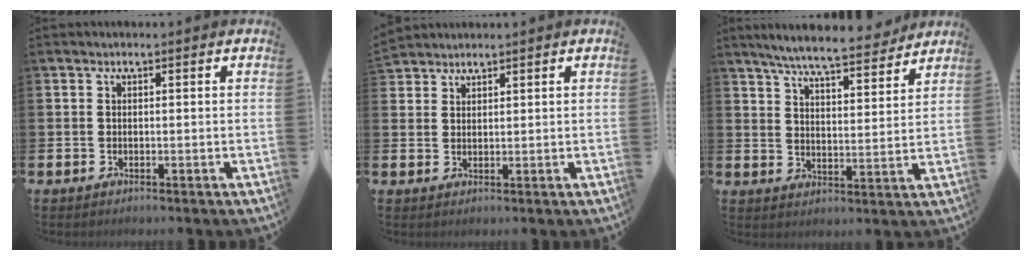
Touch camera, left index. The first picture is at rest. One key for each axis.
{"total": 2.4, "fx": 2.3, "fy": 0.4, "fz": -0.3, "tx": 0.002, "ty": -0.006, "tz": 0.045}
{"total": 7.4, "fx": 7.0, "fy": 0.4, "fz": 2.4, "tx": -0.053, "ty": -0.047, "tz": 0.119}